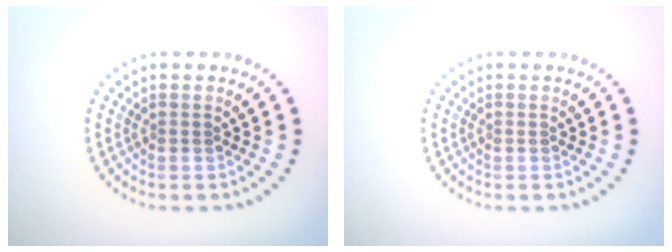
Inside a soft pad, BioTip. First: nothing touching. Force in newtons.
{"total": 0.0}